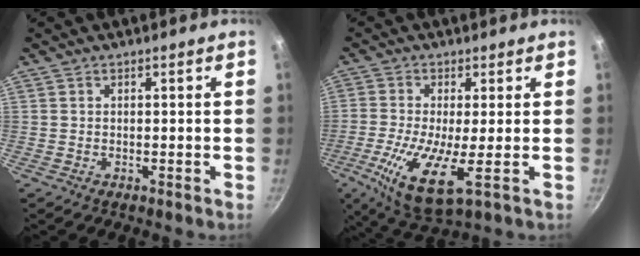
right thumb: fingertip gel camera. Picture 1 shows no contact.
{"total": 11.5, "force": [-2.1, 3.0, 10.9], "torque": [-0.222, -0.020, -0.043]}